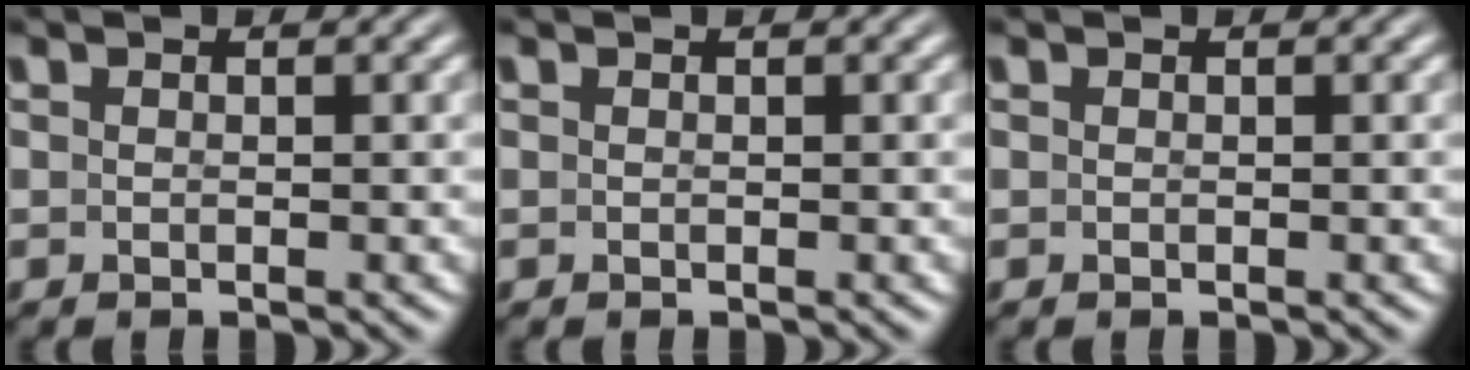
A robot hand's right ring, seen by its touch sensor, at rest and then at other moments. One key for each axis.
{"total": 0.0}
{"total": 0.0}